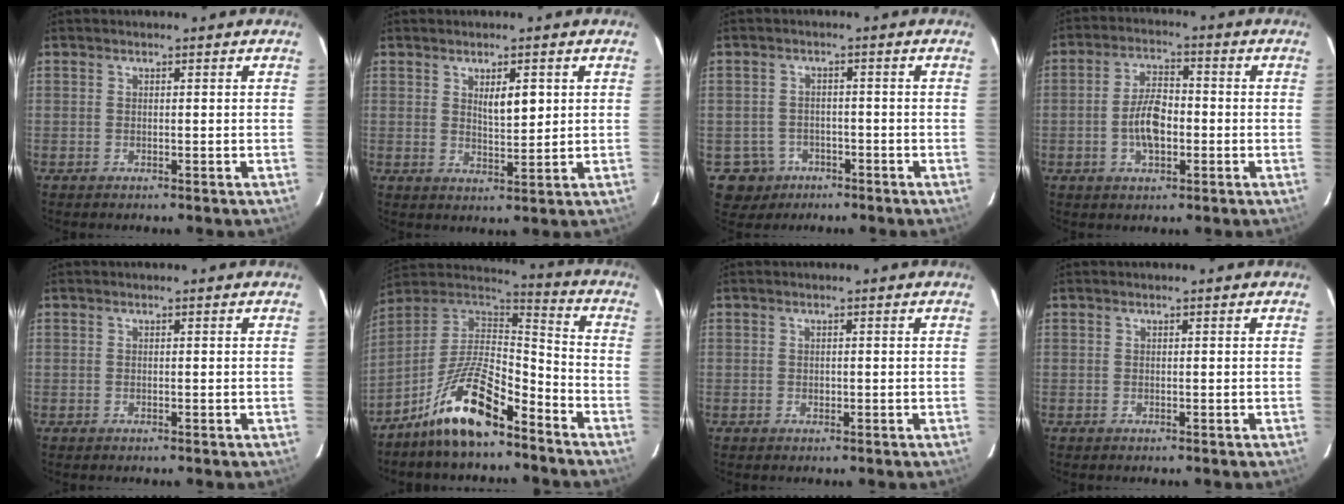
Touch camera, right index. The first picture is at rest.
{"total": 4.1, "force": [1.5, 1.2, 3.7], "torque": [-0.063, -0.003, 0.028]}
{"total": 5.4, "force": [-2.5, 4.8, -0.1], "torque": [0.000, 0.010, -0.035]}
{"total": 6.8, "force": [-1.4, 2.9, 5.9], "torque": [-0.122, 0.011, -0.026]}
{"total": 0.0}
{"total": 13.9, "force": [-9.6, 3.3, 9.5], "torque": [-0.178, 0.022, -0.175]}
{"total": 0.5, "force": [-0.1, 0.4, 0.3], "torque": [-0.008, 0.001, -0.003]}
{"total": 0.0}